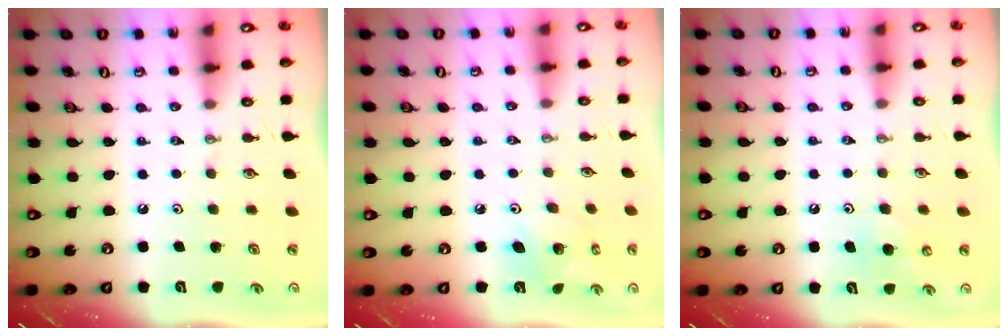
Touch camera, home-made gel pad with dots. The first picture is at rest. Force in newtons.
{"total": 6.0, "press": 6.0, "slide": 0.2}
{"total": 8.2, "press": 8.1, "slide": 1.1}